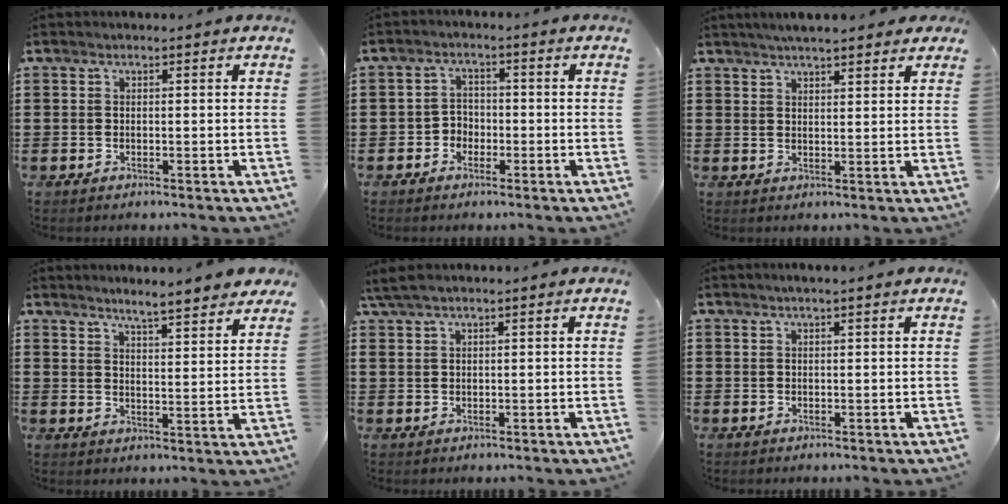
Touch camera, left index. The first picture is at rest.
{"total": 2.6, "force": [-1.6, 2.0, 0.6], "torque": [-0.019, 0.007, -0.037]}
{"total": 3.8, "force": [3.4, 0.3, 1.6], "torque": [-0.038, 0.003, 0.063]}
{"total": 4.5, "force": [4.3, -0.6, 1.1], "torque": [-0.031, -0.026, 0.072]}
{"total": 2.2, "force": [1.6, 0.3, 1.4], "torque": [-0.031, 0.003, 0.030]}
{"total": 0.7, "force": [0.5, -0.1, 0.6], "torque": [-0.010, 0.000, 0.008]}